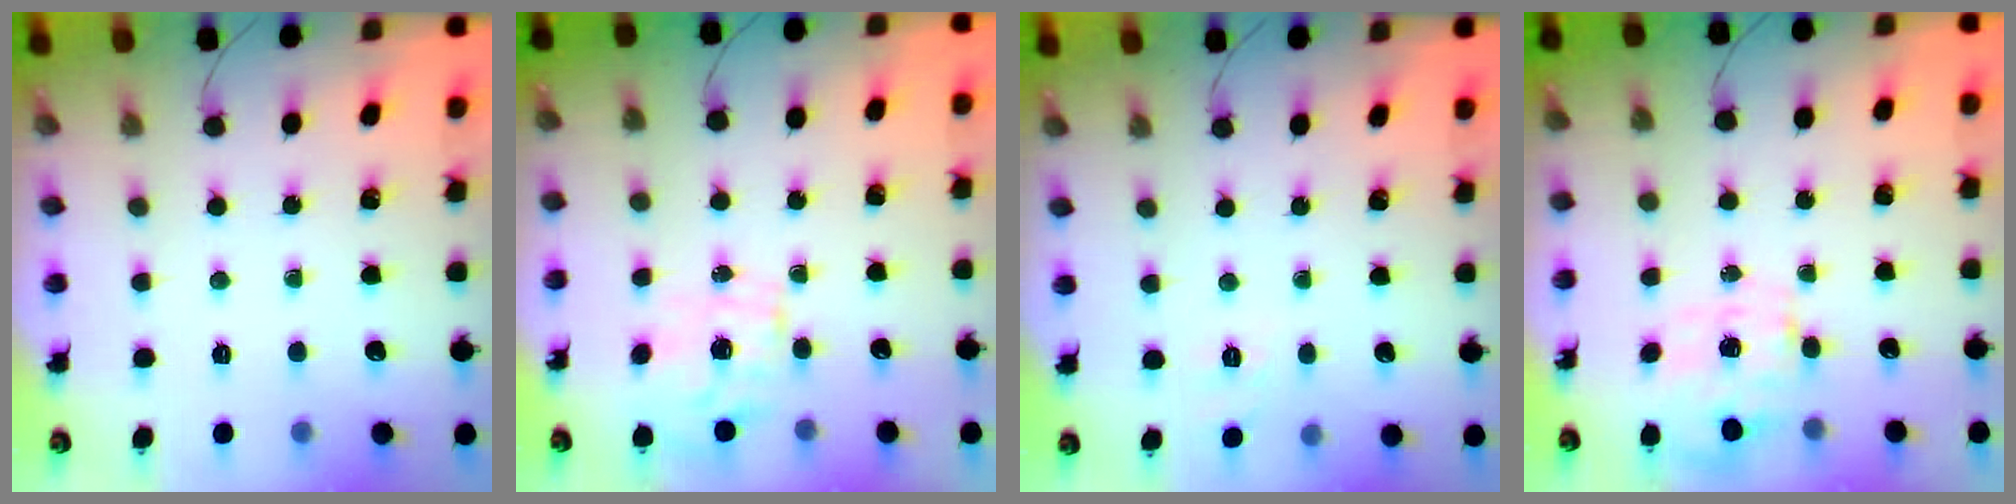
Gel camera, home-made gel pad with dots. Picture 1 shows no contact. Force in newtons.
{"total": 0.9, "press": 0.7, "slide": 0.6}
{"total": 2.6, "press": 2.0, "slide": 1.7}
{"total": 4.0, "press": 3.9, "slide": 0.9}